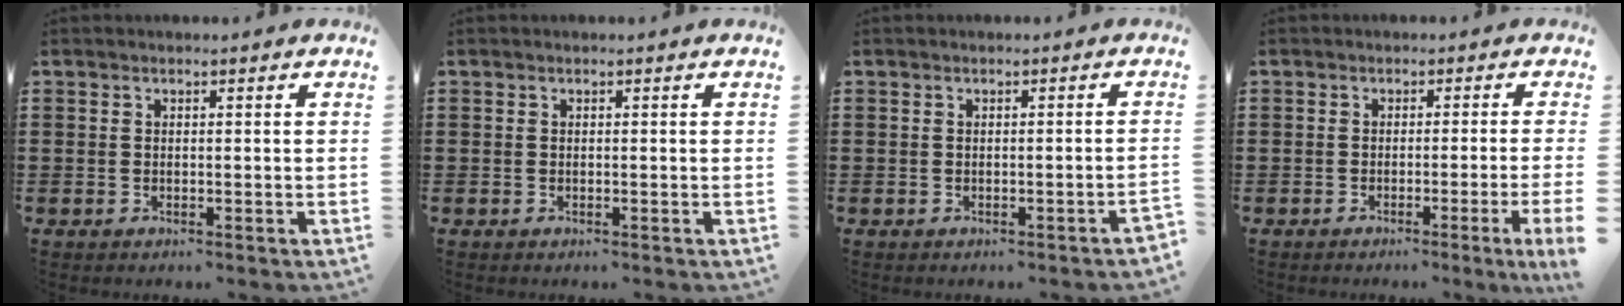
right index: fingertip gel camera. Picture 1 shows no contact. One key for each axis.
{"total": 0.0}
{"total": 0.7, "fx": -0.5, "fy": 0.0, "fz": 0.5, "tx": -0.011, "ty": -0.004, "tz": -0.009}
{"total": 2.0, "fx": -1.1, "fy": -0.8, "fz": 1.4, "tx": -0.024, "ty": -0.008, "tz": -0.022}